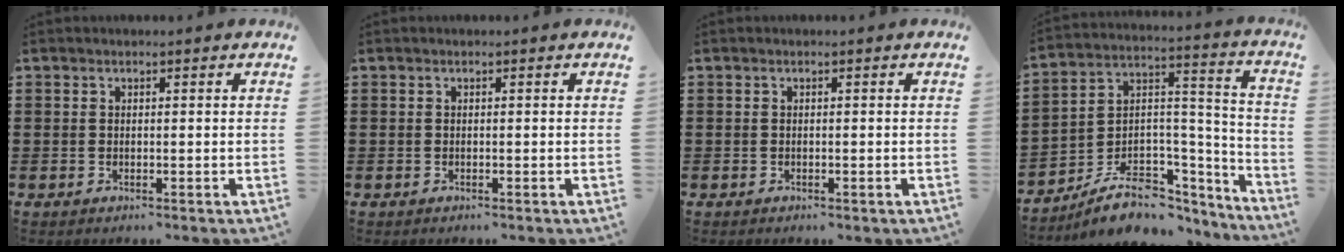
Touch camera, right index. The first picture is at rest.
{"total": 0.0}
{"total": 0.0}
{"total": 9.6, "force": [-6.8, 5.6, 3.8], "torque": [-0.075, 0.020, -0.119]}